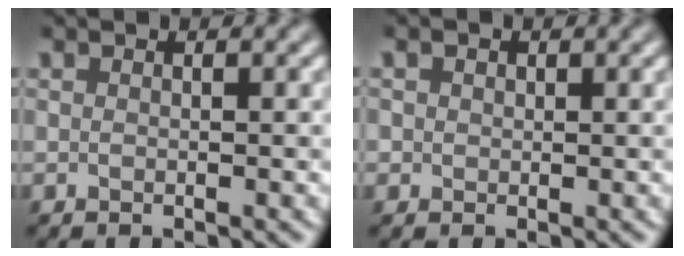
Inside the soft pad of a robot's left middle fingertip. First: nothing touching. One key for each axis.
{"total": 1.4, "fx": 0.5, "fy": 1.3, "fz": 0.4, "tx": 0.003, "ty": 0.008, "tz": -0.002}